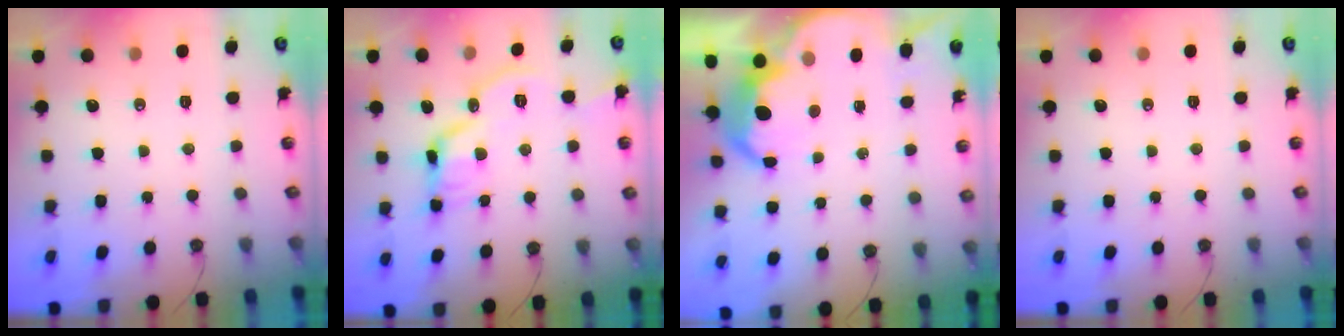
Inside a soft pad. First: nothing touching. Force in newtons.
{"total": 10.1, "press": 10.0, "slide": 1.4}
{"total": 7.1, "press": 7.1, "slide": 0.5}
{"total": 0.0}